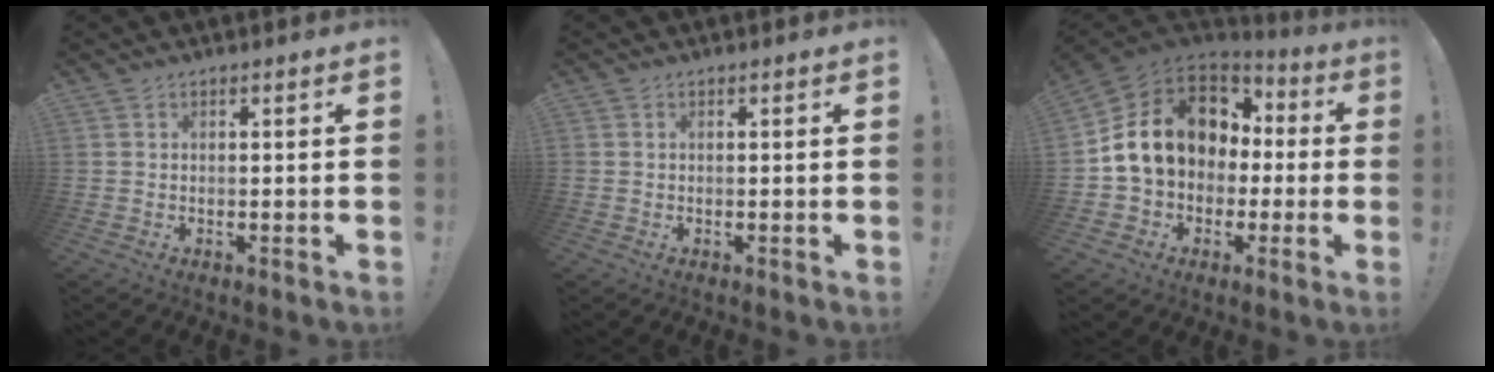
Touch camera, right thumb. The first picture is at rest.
{"total": 0.0}
{"total": 17.3, "force": [3.2, 13.2, 10.7], "torque": [-0.167, 0.005, 0.080]}